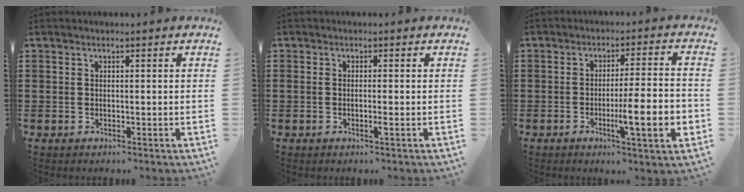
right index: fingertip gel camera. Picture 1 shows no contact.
{"total": 1.3, "force": [-0.6, 0.0, 1.1], "torque": [-0.020, -0.003, -0.011]}
{"total": 9.8, "force": [-2.8, 1.0, 9.3], "torque": [-0.148, -0.012, -0.049]}